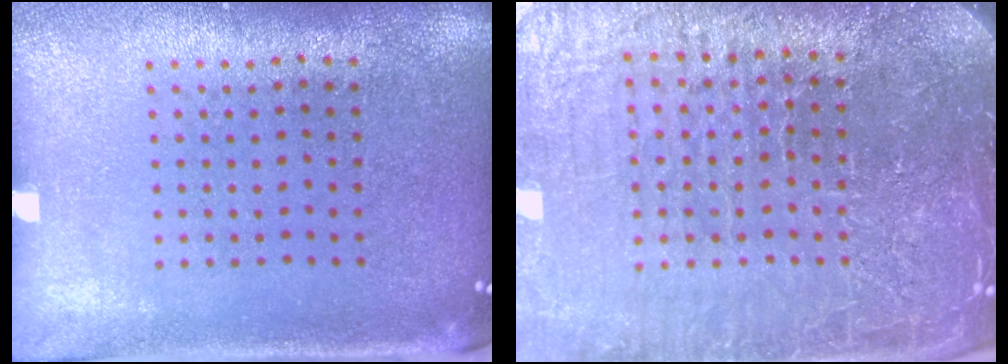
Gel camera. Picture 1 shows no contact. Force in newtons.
{"total": 6.2, "press": 5.6, "slide": 2.8}